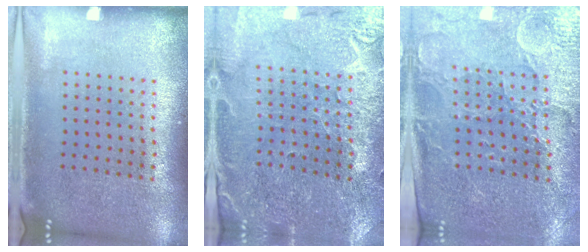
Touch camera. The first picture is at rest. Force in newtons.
{"total": 1.3, "press": 1.2, "slide": 0.2}
{"total": 3.5, "press": 3.2, "slide": 1.3}